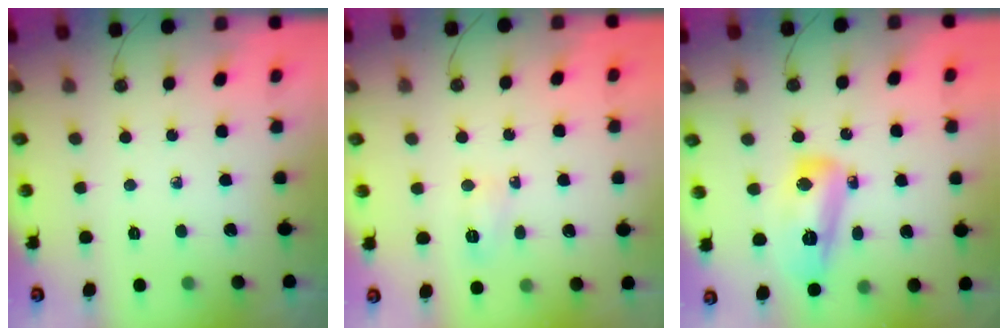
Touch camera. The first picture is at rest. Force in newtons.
{"total": 3.7, "press": 3.7, "slide": 0.7}
{"total": 13.8, "press": 13.4, "slide": 3.2}